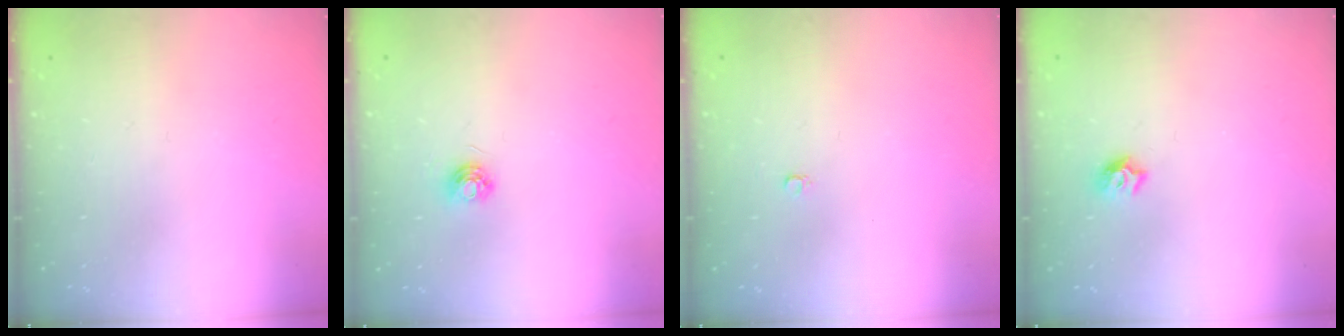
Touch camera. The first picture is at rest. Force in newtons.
{"total": 4.7, "press": 4.7, "slide": 0.5}
{"total": 2.4, "press": 2.4, "slide": 0.2}
{"total": 6.7, "press": 6.7, "slide": 0.8}